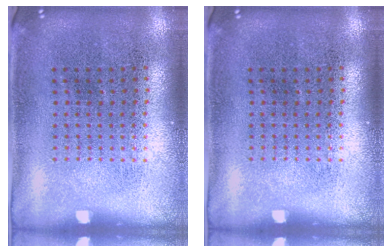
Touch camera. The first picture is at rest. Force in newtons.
{"total": 0.0}